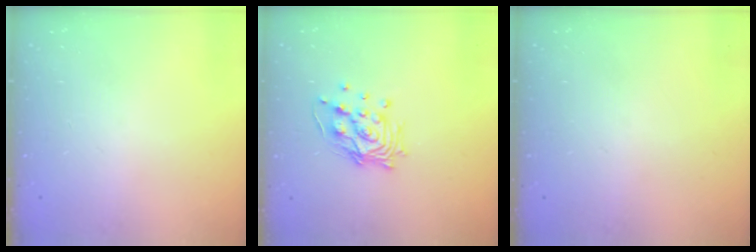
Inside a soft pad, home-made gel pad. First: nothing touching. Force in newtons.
{"total": 12.8, "press": 12.8, "slide": 1.3}
{"total": 0.0}